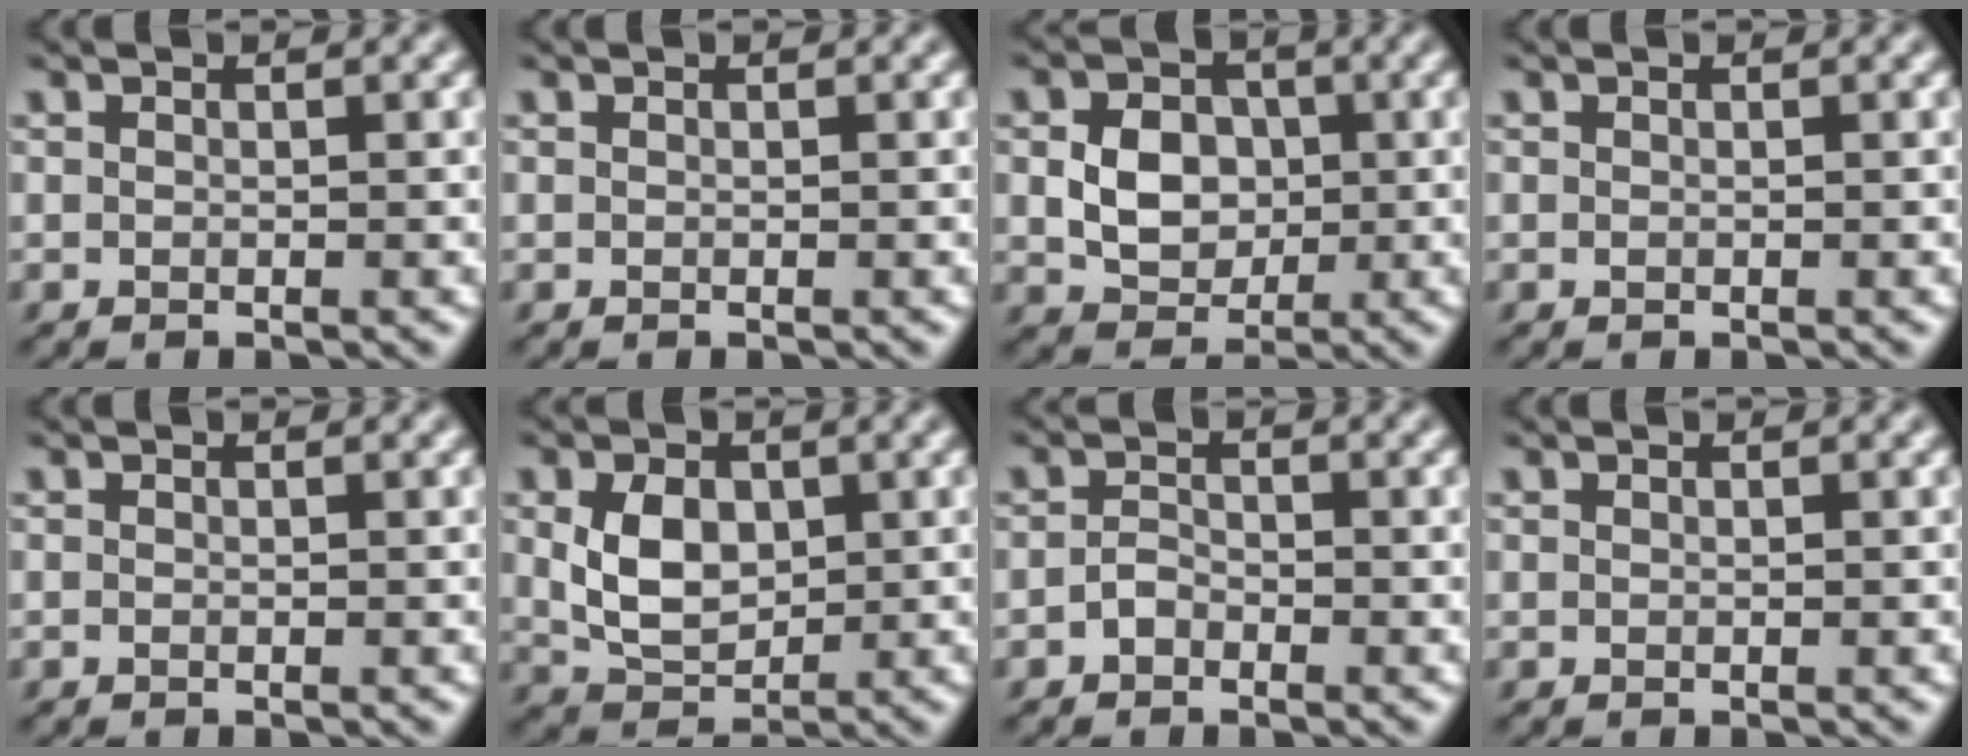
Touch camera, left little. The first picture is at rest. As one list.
[{"total": 0.0}, {"total": 4.5, "force": [-0.1, 3.6, 2.7], "torque": [-0.055, 0.001, -0.003]}, {"total": 0.0}, {"total": 0.0}, {"total": 4.5, "force": [0.5, 3.2, 3.2], "torque": [-0.076, -0.002, 0.011]}, {"total": 1.4, "force": [-0.9, 0.9, 0.6], "torque": [-0.013, 0.004, -0.021]}, {"total": 0.0}]